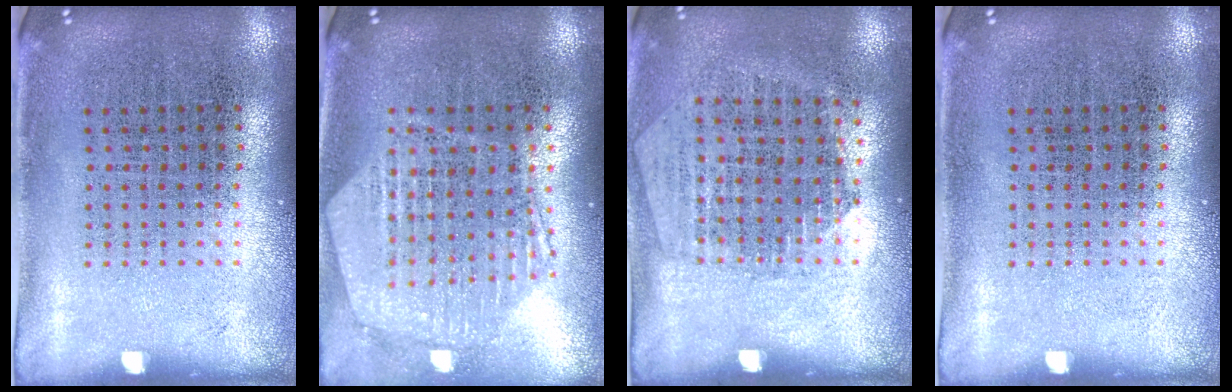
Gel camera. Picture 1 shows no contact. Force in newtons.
{"total": 1.2, "press": 1.1, "slide": 0.2}
{"total": 1.2, "press": 1.1, "slide": 0.4}
{"total": 0.0}